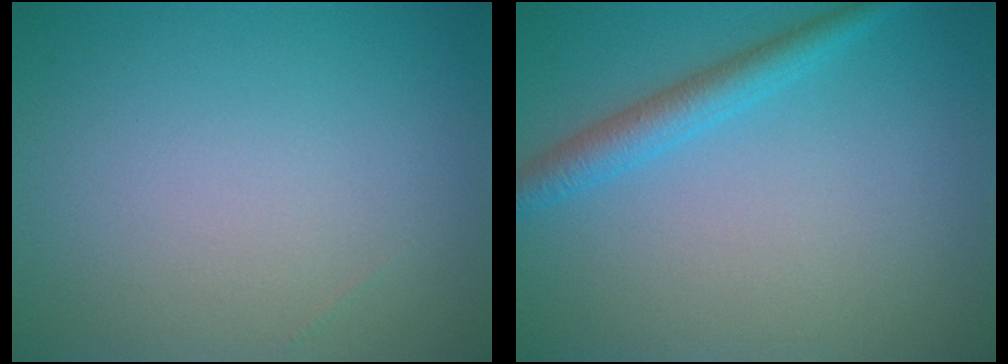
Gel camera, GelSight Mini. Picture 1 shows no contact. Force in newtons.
{"total": 2.8, "press": 2.7, "slide": 0.2}